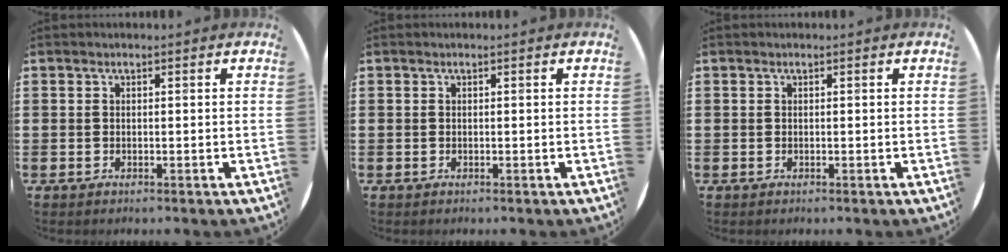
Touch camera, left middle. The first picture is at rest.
{"total": 0.0}
{"total": 0.0}